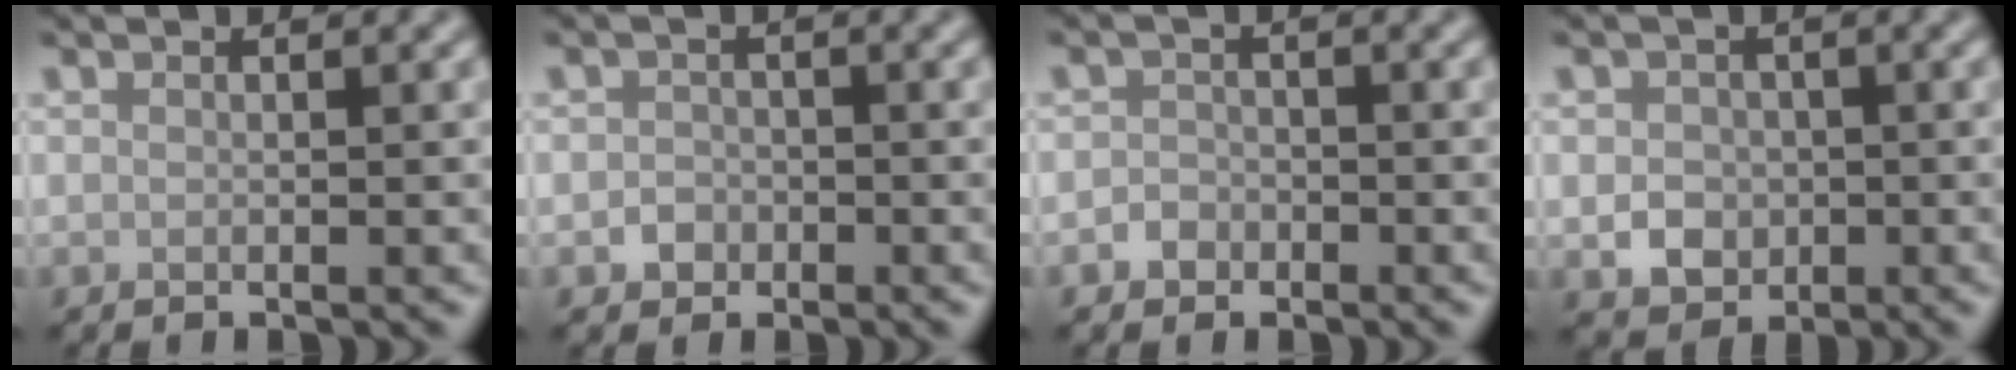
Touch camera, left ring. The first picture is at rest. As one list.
[{"total": 1.4, "force": [-0.5, 1.2, 0.3], "torque": [0.004, 0.001, -0.012]}, {"total": 1.4, "force": [-0.7, 1.2, 0.3], "torque": [0.003, 0.003, -0.016]}, {"total": 2.8, "force": [-0.4, 2.4, 1.3], "torque": [-0.020, -0.003, -0.009]}]